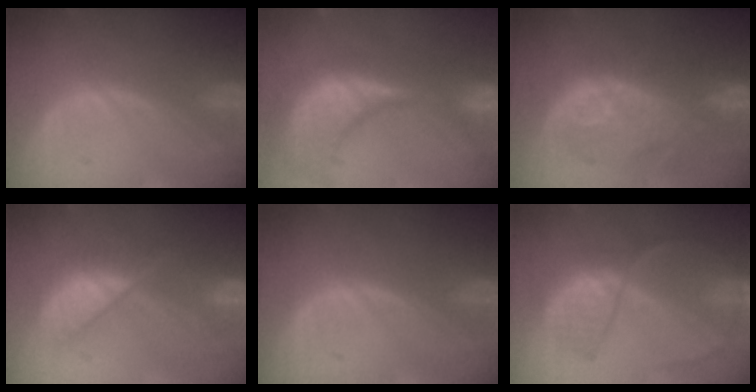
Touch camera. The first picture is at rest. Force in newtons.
{"total": 15.3, "press": 12.2, "slide": 9.3}
{"total": 11.0, "press": 10.6, "slide": 3.1}
{"total": 7.8, "press": 7.8, "slide": 0.3}
{"total": 0.0}
{"total": 6.7, "press": 6.5, "slide": 1.7}